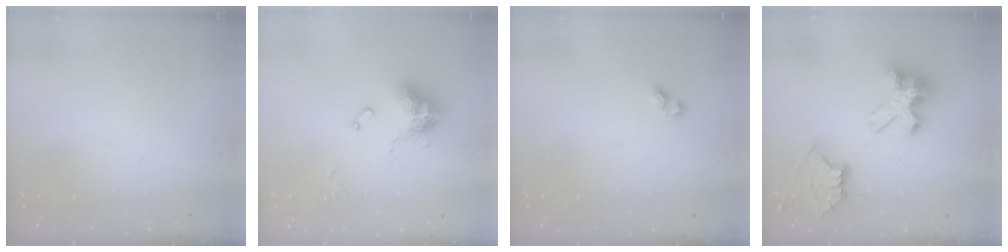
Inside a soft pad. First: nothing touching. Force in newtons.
{"total": 11.1, "press": 11.0, "slide": 1.1}
{"total": 2.4, "press": 2.1, "slide": 1.2}
{"total": 10.5, "press": 10.4, "slide": 1.2}